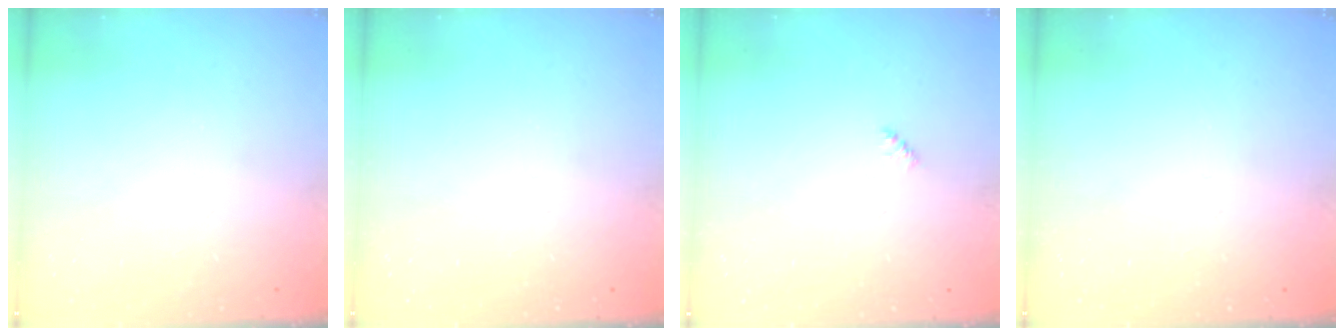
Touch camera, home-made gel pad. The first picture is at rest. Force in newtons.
{"total": 0.0}
{"total": 2.4, "press": 2.4, "slide": 0.5}
{"total": 0.0}